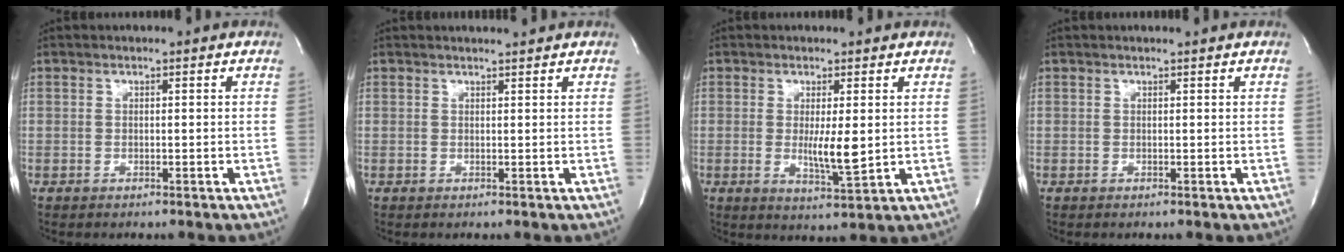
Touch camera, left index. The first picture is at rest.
{"total": 1.9, "force": [1.8, -0.2, 0.4], "torque": [-0.008, 0.003, 0.025]}
{"total": 5.0, "force": [0.2, 0.7, 4.9], "torque": [-0.087, -0.017, 0.007]}
{"total": 0.7, "force": [0.6, -0.1, 0.2], "torque": [-0.007, 0.001, 0.010]}